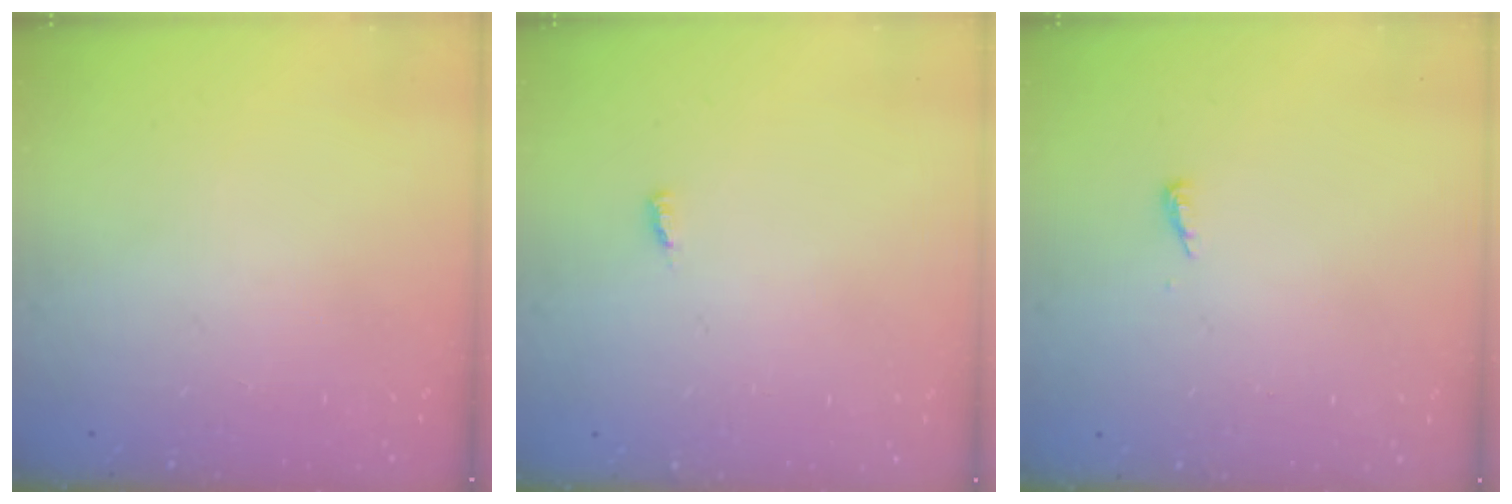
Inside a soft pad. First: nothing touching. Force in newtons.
{"total": 2.6, "press": 2.6, "slide": 0.3}
{"total": 4.0, "press": 4.0, "slide": 0.5}